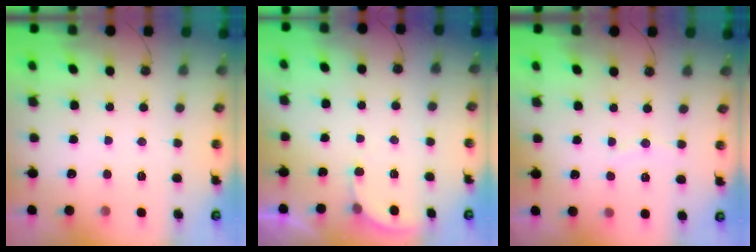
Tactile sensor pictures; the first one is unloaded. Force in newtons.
{"total": 2.7, "press": 2.7, "slide": 0.3}
{"total": 3.5, "press": 3.4, "slide": 0.7}